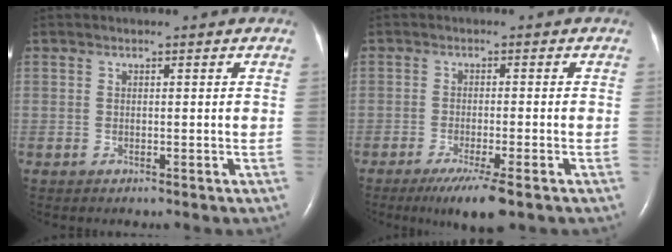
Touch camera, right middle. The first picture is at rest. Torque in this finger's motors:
{"motor_torque": [0.80, -0.73, 0.11, 0.04]}